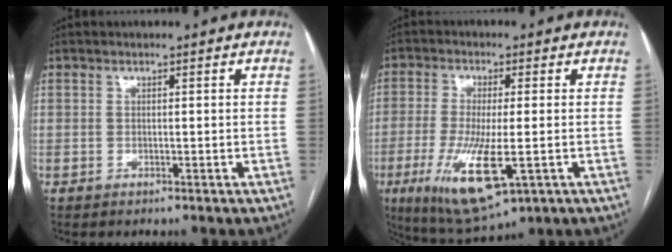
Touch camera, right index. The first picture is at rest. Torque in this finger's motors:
{"motor_torque": [1.57, -0.57, 0.75, 0.21]}